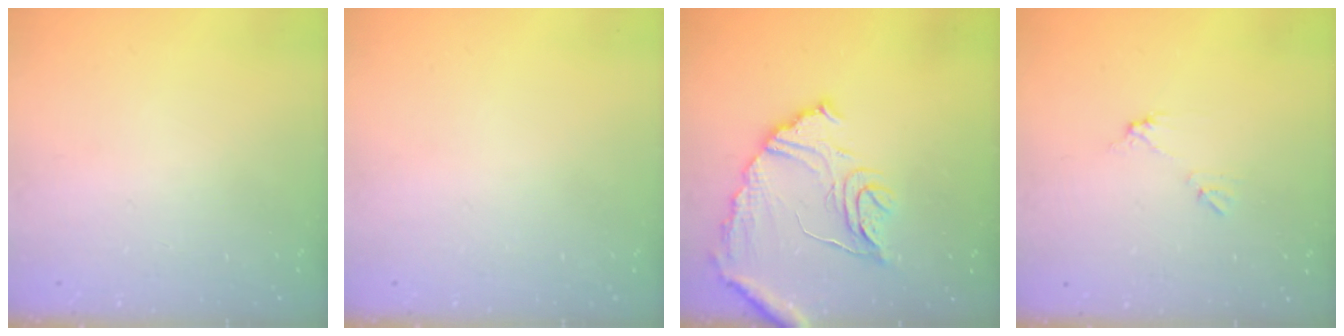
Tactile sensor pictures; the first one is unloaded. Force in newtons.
{"total": 0.0}
{"total": 13.6, "press": 13.5, "slide": 1.2}
{"total": 5.2, "press": 5.1, "slide": 0.3}